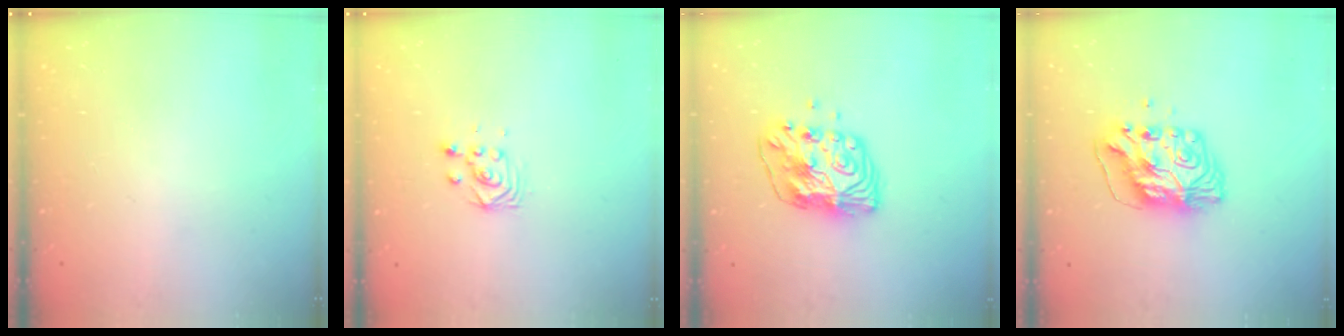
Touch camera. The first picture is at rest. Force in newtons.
{"total": 2.8, "press": 2.8, "slide": 0.3}
{"total": 11.4, "press": 11.4, "slide": 0.8}
{"total": 11.3, "press": 11.3, "slide": 1.1}